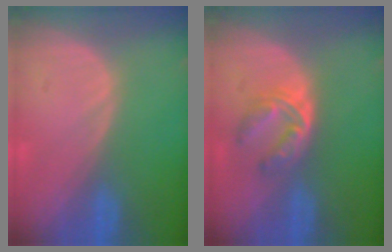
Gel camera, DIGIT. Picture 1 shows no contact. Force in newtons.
{"total": 6.2, "press": 5.0, "slide": 3.6}